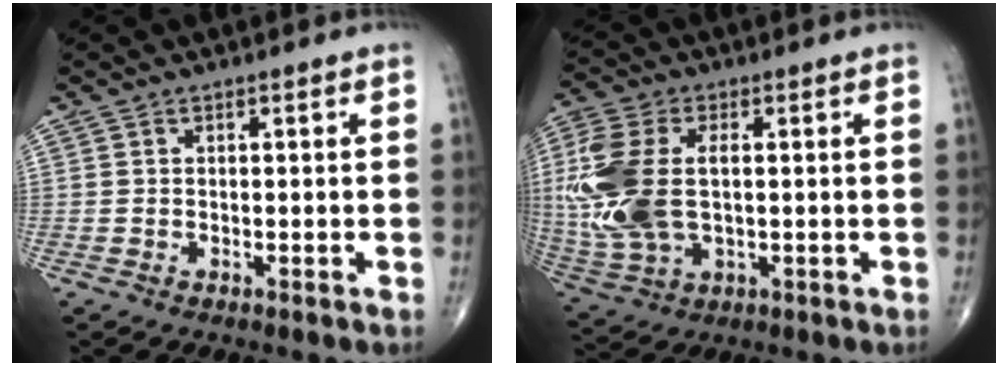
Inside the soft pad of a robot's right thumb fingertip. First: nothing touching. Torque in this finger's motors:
{"motor_torque": [0.42, 0.49, 1.50, 0.39, 0.21]}